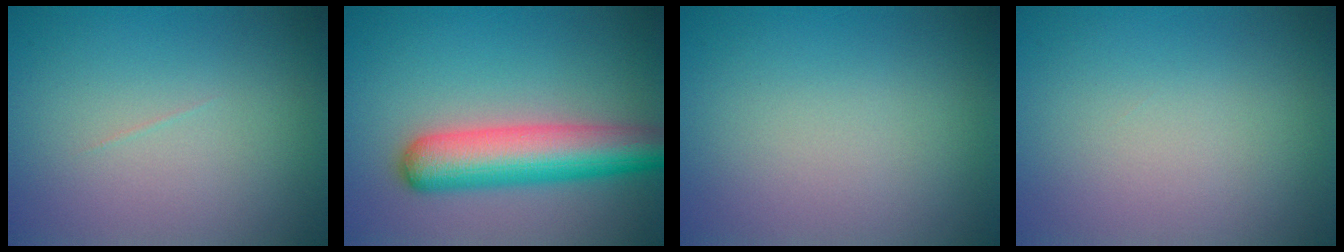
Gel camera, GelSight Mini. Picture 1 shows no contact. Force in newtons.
{"total": 7.2, "press": 7.2, "slide": 0.3}
{"total": 0.0}
{"total": 0.0}